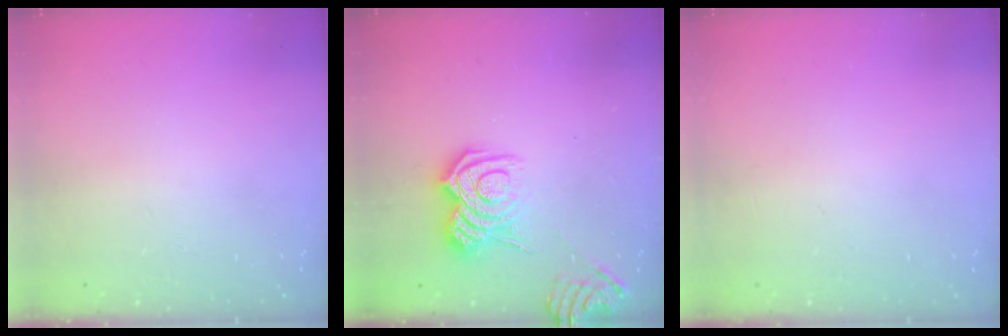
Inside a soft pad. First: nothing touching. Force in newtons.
{"total": 8.6, "press": 8.5, "slide": 1.2}
{"total": 0.0}